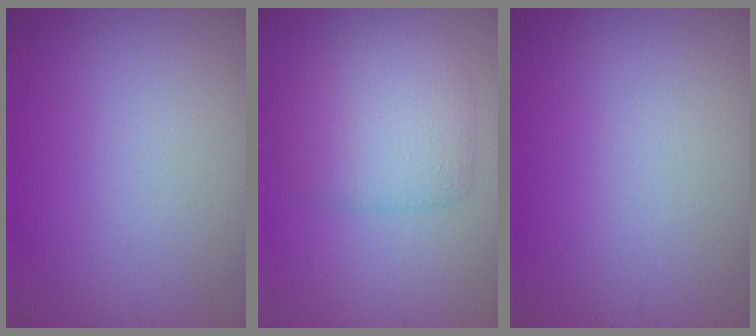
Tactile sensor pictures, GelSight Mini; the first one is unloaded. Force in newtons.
{"total": 4.2, "press": 4.2, "slide": 0.3}
{"total": 0.0}